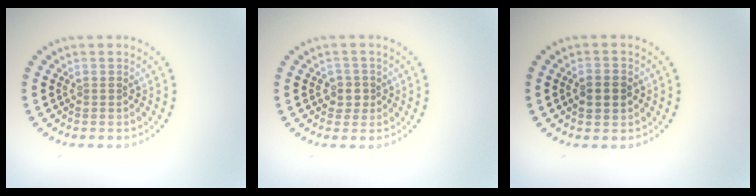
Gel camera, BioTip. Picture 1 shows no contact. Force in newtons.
{"total": 1.6, "press": 1.4, "slide": 0.7}
{"total": 2.9, "press": 2.9, "slide": 0.1}